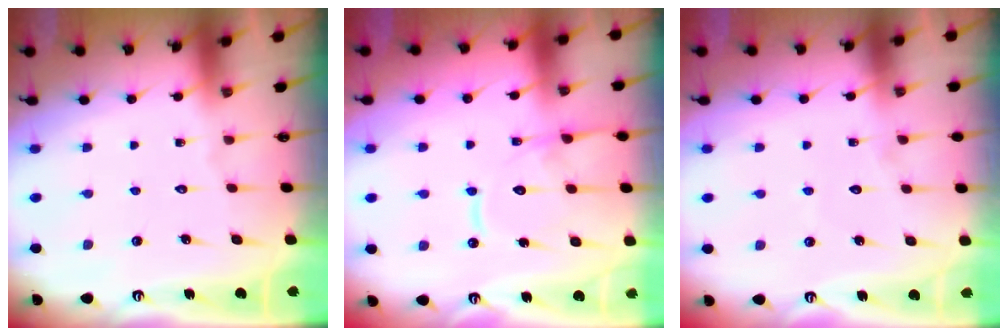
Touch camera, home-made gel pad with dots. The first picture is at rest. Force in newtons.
{"total": 12.9, "press": 12.8, "slide": 1.2}
{"total": 2.7, "press": 2.7, "slide": 0.3}